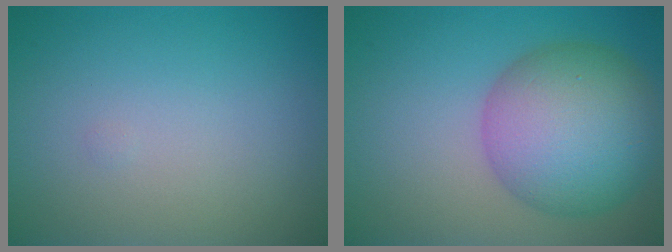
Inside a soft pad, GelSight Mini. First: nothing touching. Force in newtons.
{"total": 9.8, "press": 9.8, "slide": 0.2}